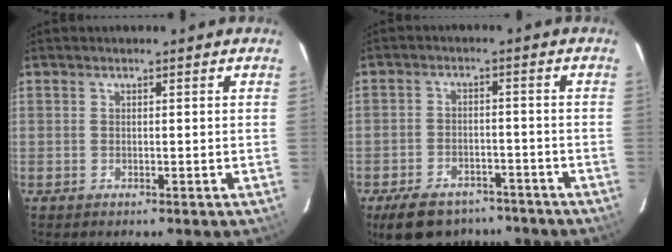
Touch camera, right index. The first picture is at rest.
{"total": 12.6, "force": [-9.5, 6.5, 5.1], "torque": [-0.123, 0.008, -0.131]}